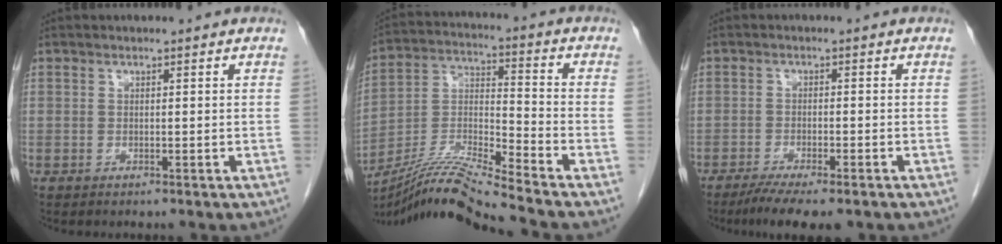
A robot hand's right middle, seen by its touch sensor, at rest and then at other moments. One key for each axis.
{"total": 12.7, "fx": -11.5, "fy": -2.4, "fz": 4.9, "tx": -0.090, "ty": -0.003, "tz": -0.215}
{"total": 7.6, "fx": -5.8, "fy": 1.0, "fz": 4.8, "tx": -0.077, "ty": -0.018, "tz": -0.088}